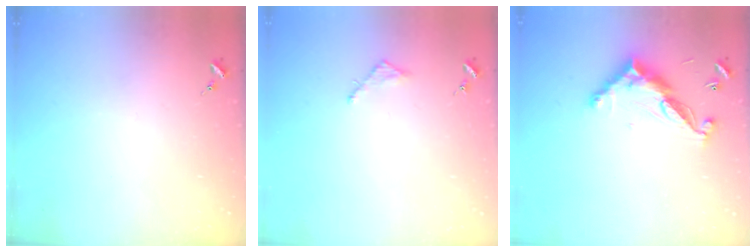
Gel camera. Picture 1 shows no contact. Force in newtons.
{"total": 2.5, "press": 2.5, "slide": 0.2}
{"total": 12.8, "press": 12.8, "slide": 0.4}